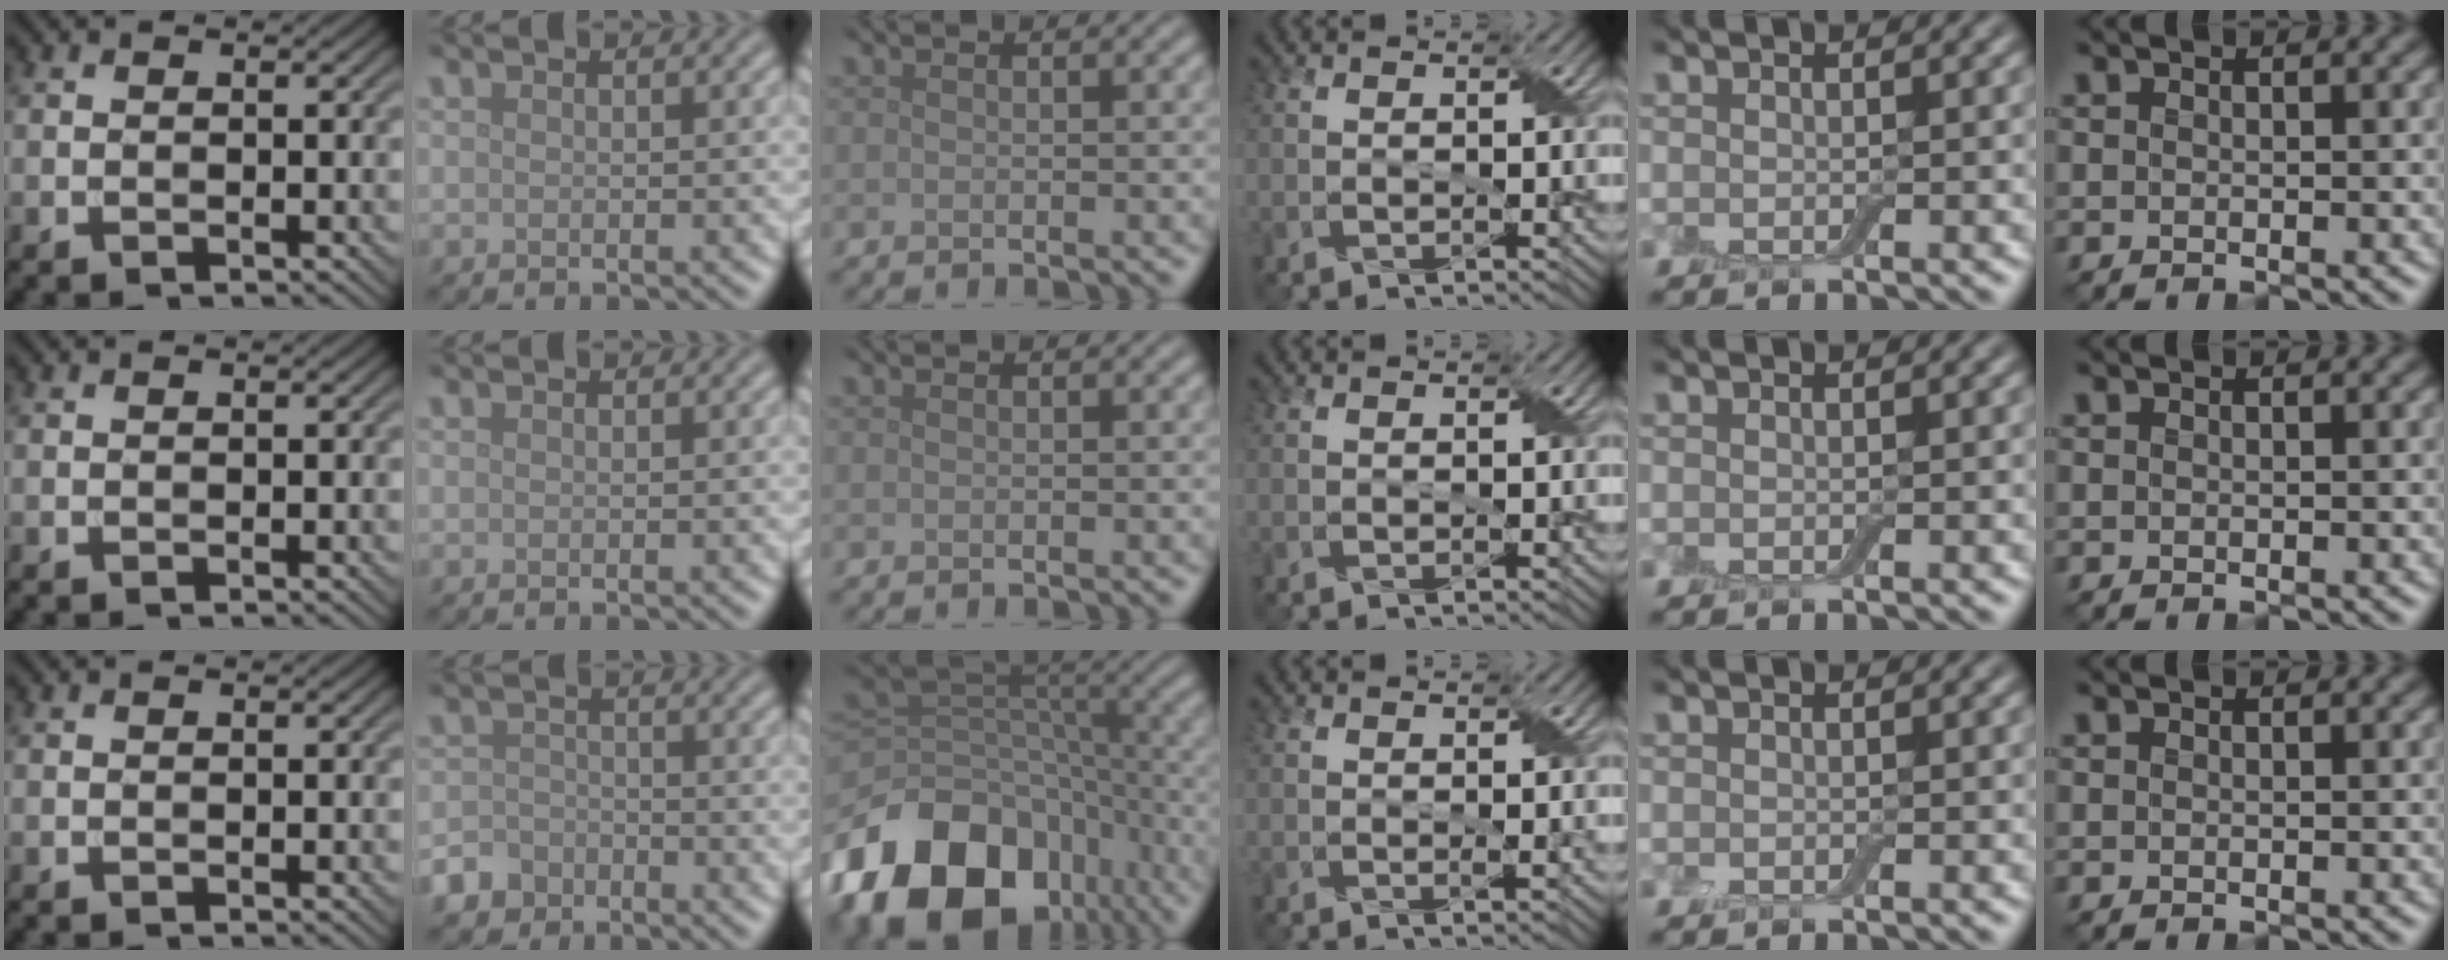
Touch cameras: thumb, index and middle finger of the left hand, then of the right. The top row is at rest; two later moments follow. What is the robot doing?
{"motion": "fold", "object": "aluminum foil"}